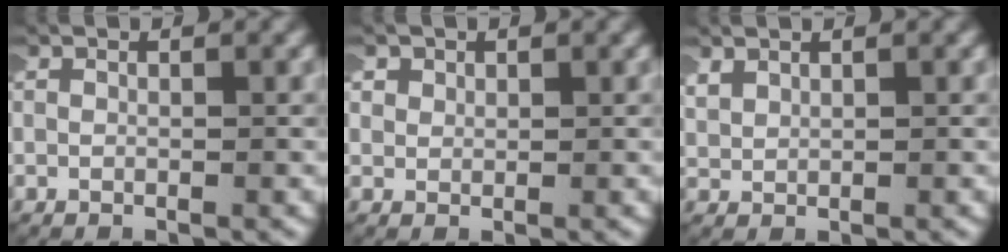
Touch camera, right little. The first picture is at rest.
{"total": 1.4, "force": [0.5, 1.3, 0.4], "torque": [-0.018, 0.000, 0.007]}
{"total": 1.7, "force": [1.1, 0.9, 0.8], "torque": [-0.024, -0.003, 0.029]}